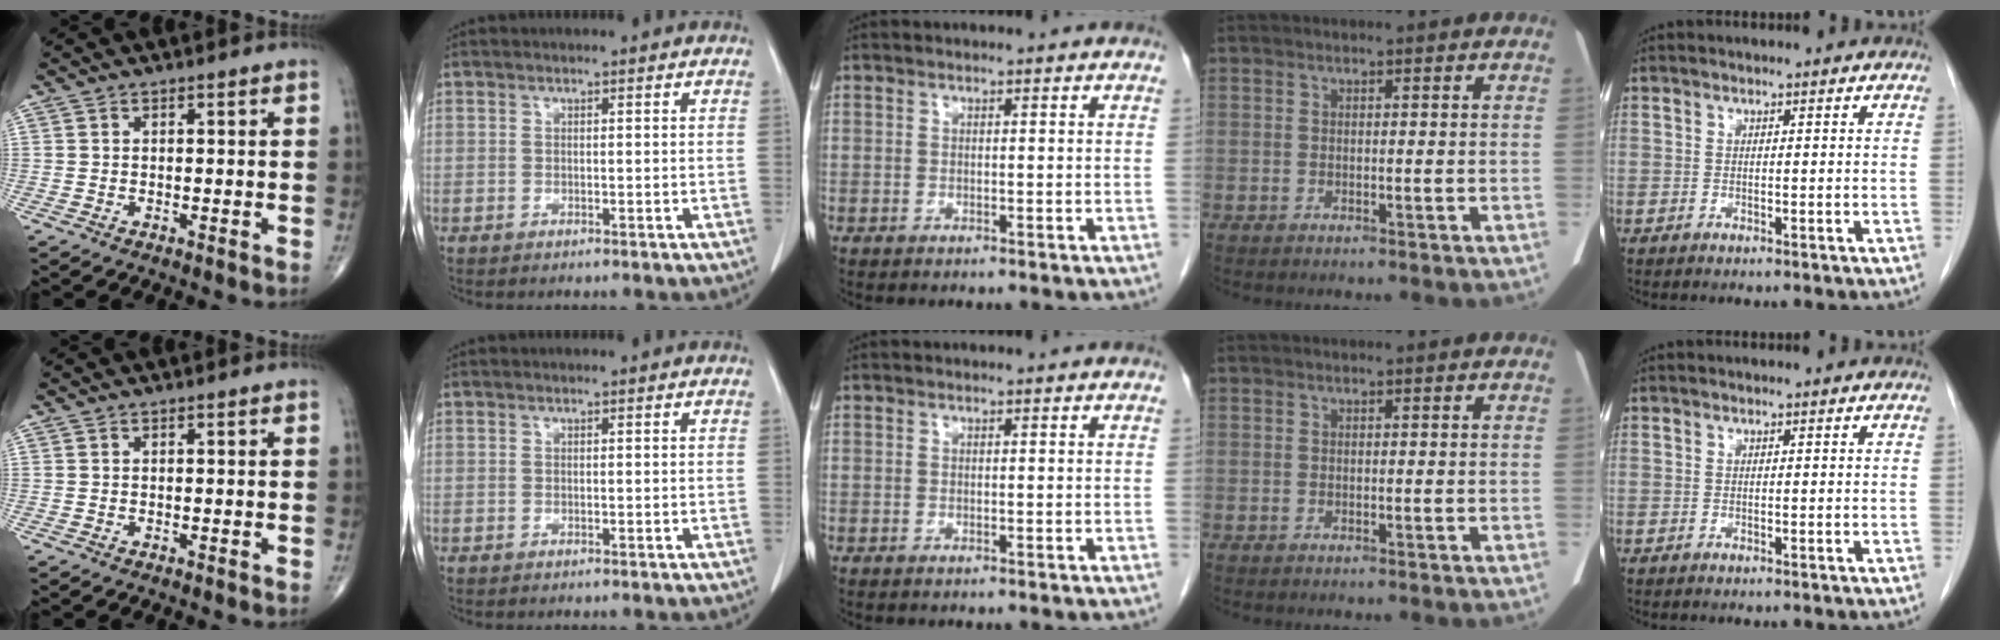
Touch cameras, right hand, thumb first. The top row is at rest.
{}